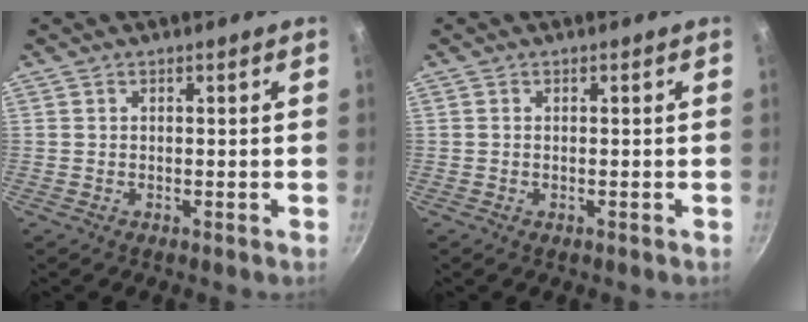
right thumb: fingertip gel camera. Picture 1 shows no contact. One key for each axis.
{"total": 0.0}